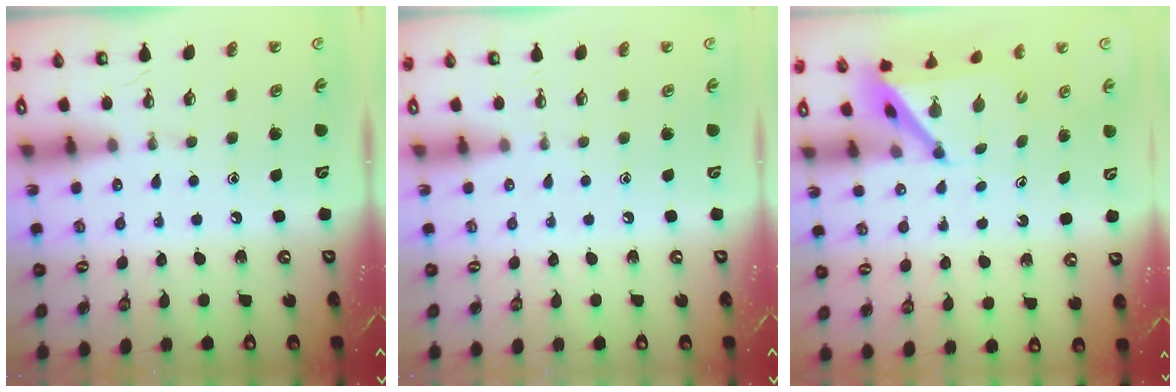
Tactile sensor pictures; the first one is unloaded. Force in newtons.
{"total": 0.0}
{"total": 4.3, "press": 4.3, "slide": 0.4}